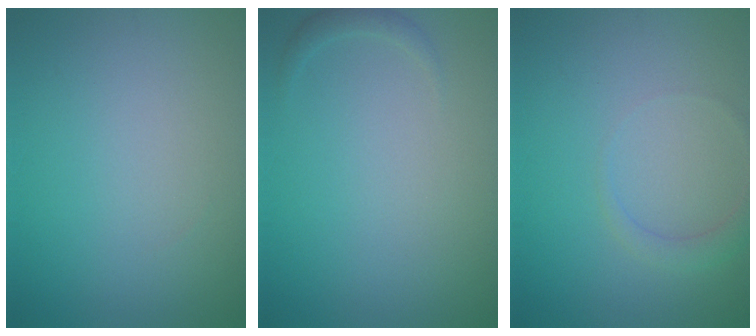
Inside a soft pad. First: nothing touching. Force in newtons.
{"total": 0.8, "press": 0.8, "slide": 0.1}
{"total": 1.5, "press": 1.5, "slide": 0.1}